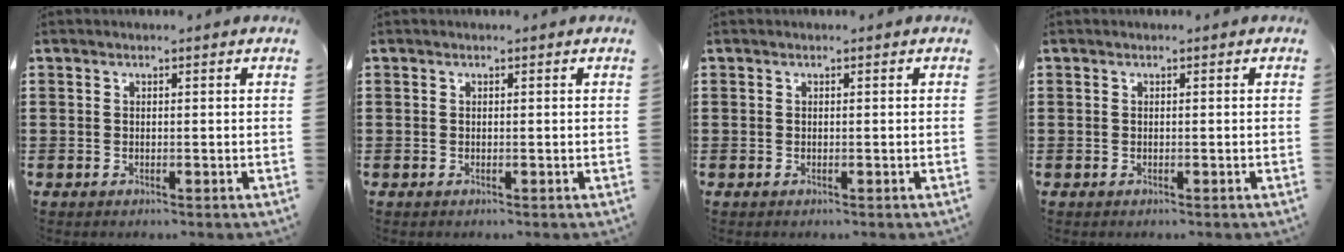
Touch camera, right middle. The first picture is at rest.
{"total": 0.0}
{"total": 0.0}
{"total": 0.0}